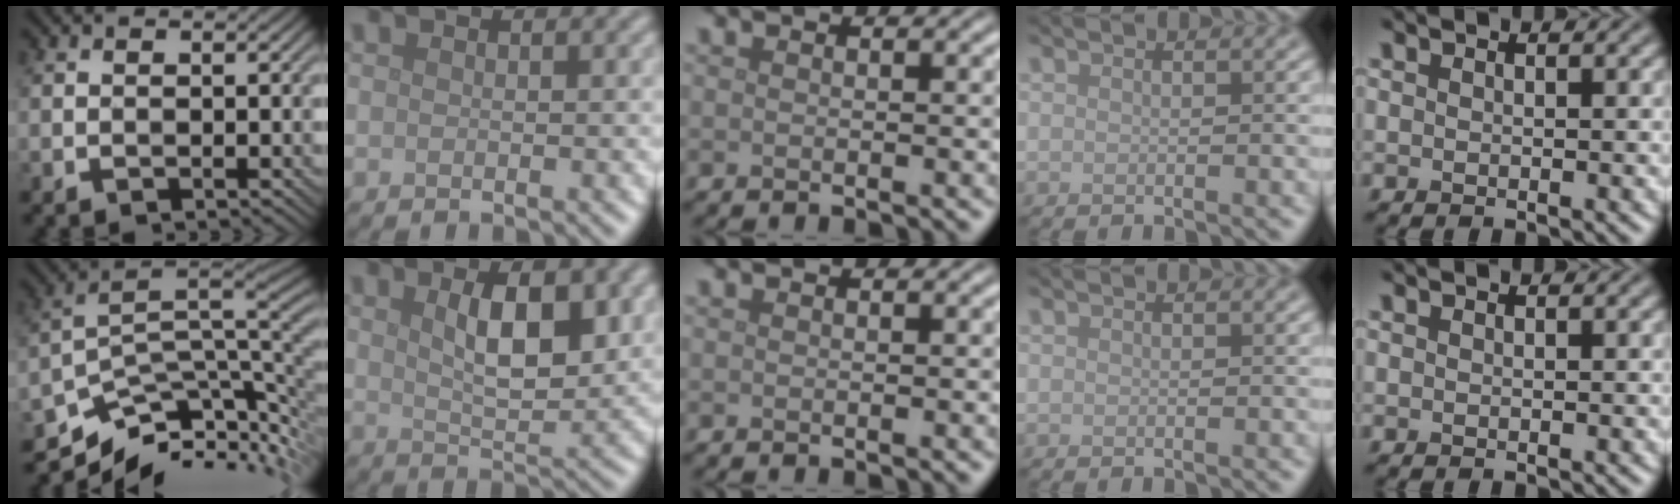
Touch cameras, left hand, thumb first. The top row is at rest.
{"thumb": {"total": 11.3, "force": [-4.9, 5.1, 8.8], "torque": [-0.162, -0.011, -0.074]}, "index": {"total": 6.0, "force": [1.7, 2.4, 5.2], "torque": [-0.085, -0.001, 0.032]}}